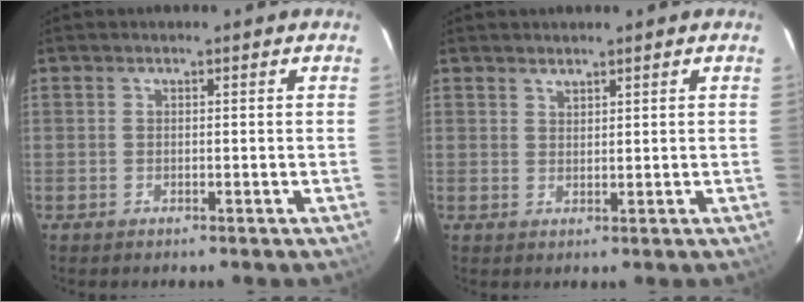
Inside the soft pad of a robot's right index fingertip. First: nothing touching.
{"total": 1.4, "force": [1.3, 0.5, 0.3], "torque": [-0.003, 0.003, 0.024]}